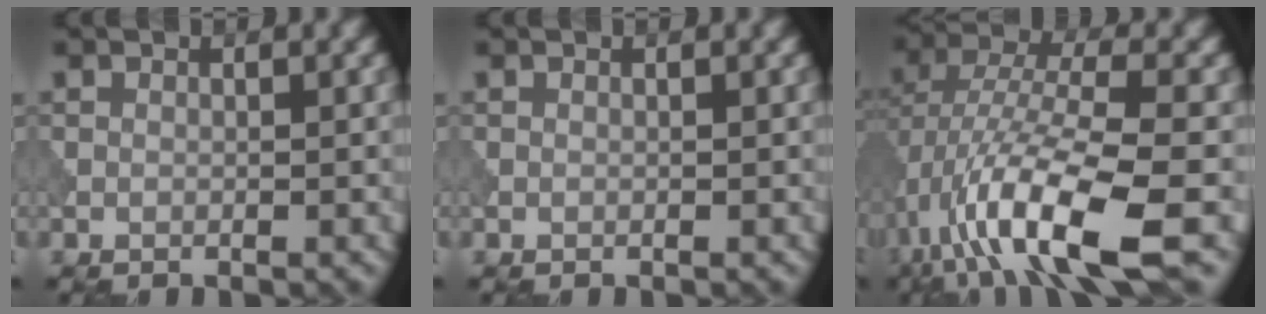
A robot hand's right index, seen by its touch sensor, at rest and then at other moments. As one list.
[{"total": 0.0}, {"total": 11.8, "force": [-4.6, 3.6, 10.2], "torque": [-0.192, 0.006, -0.085]}]